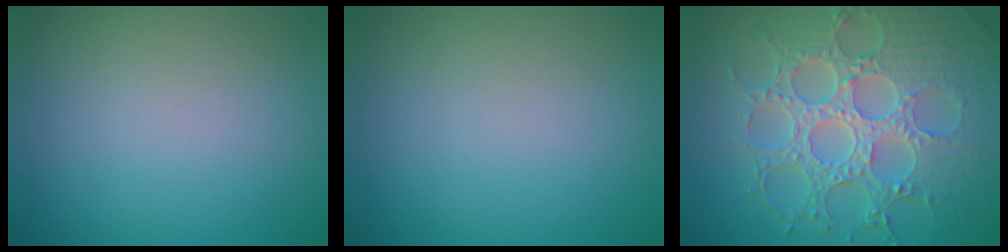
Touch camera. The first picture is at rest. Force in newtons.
{"total": 0.0}
{"total": 8.7, "press": 6.4, "slide": 5.9}